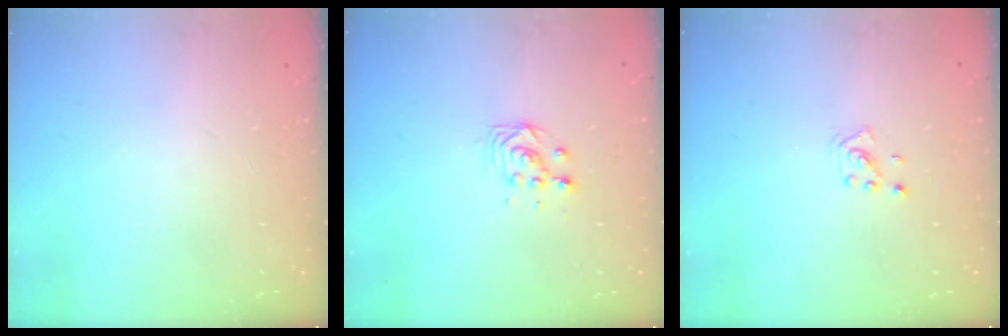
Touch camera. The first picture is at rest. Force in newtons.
{"total": 4.6, "press": 4.5, "slide": 0.2}
{"total": 2.0, "press": 2.0, "slide": 0.6}